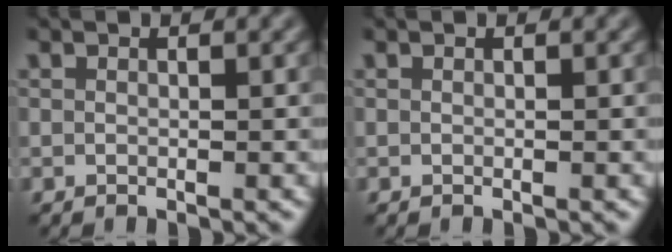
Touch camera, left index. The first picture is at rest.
{"total": 0.0}